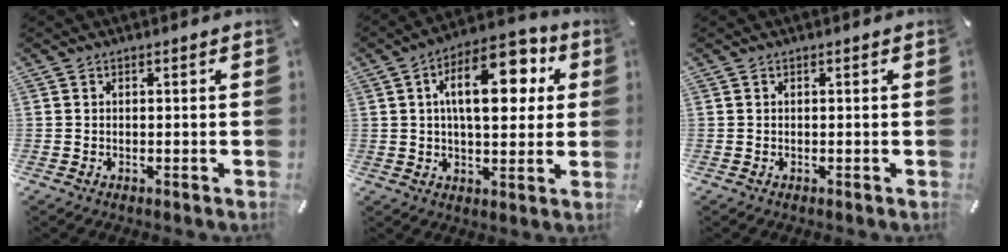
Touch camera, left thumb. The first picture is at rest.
{"total": 16.8, "force": [5.2, 8.8, 13.4], "torque": [-0.197, -0.006, 0.082]}
{"total": 0.0}